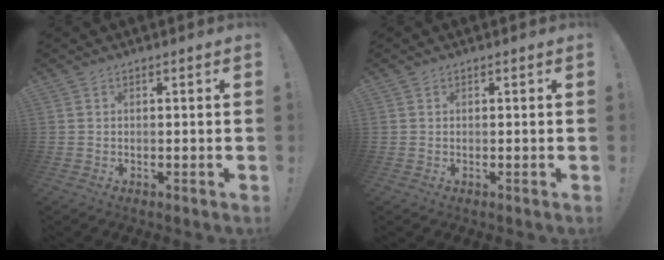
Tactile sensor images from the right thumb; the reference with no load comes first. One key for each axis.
{"total": 0.0}